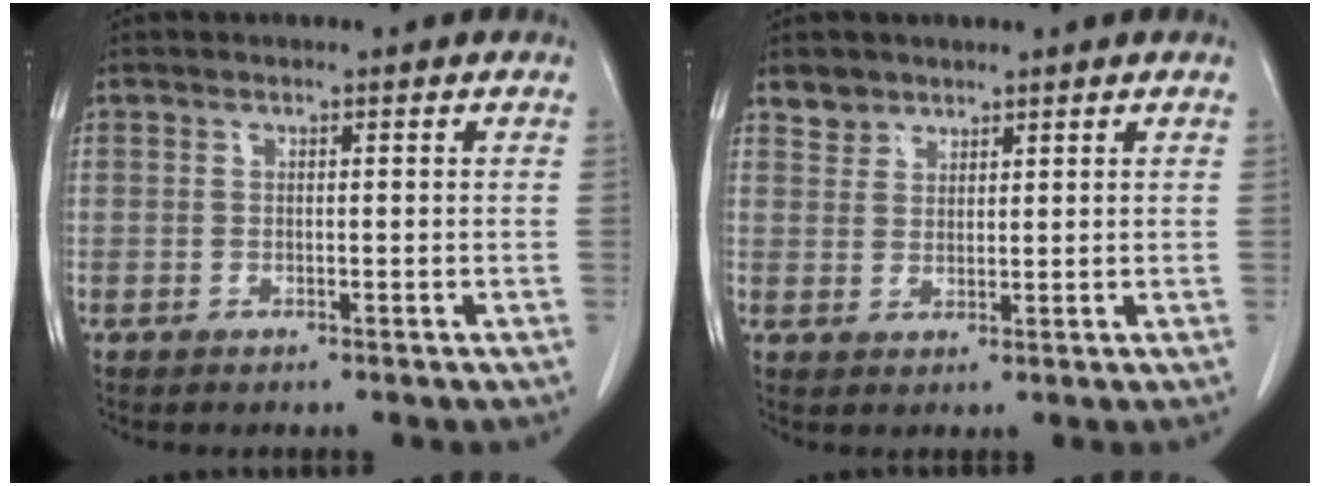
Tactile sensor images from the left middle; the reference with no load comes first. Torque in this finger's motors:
{"motor_torque": [0.66, -0.66, 0.00, 0.01]}